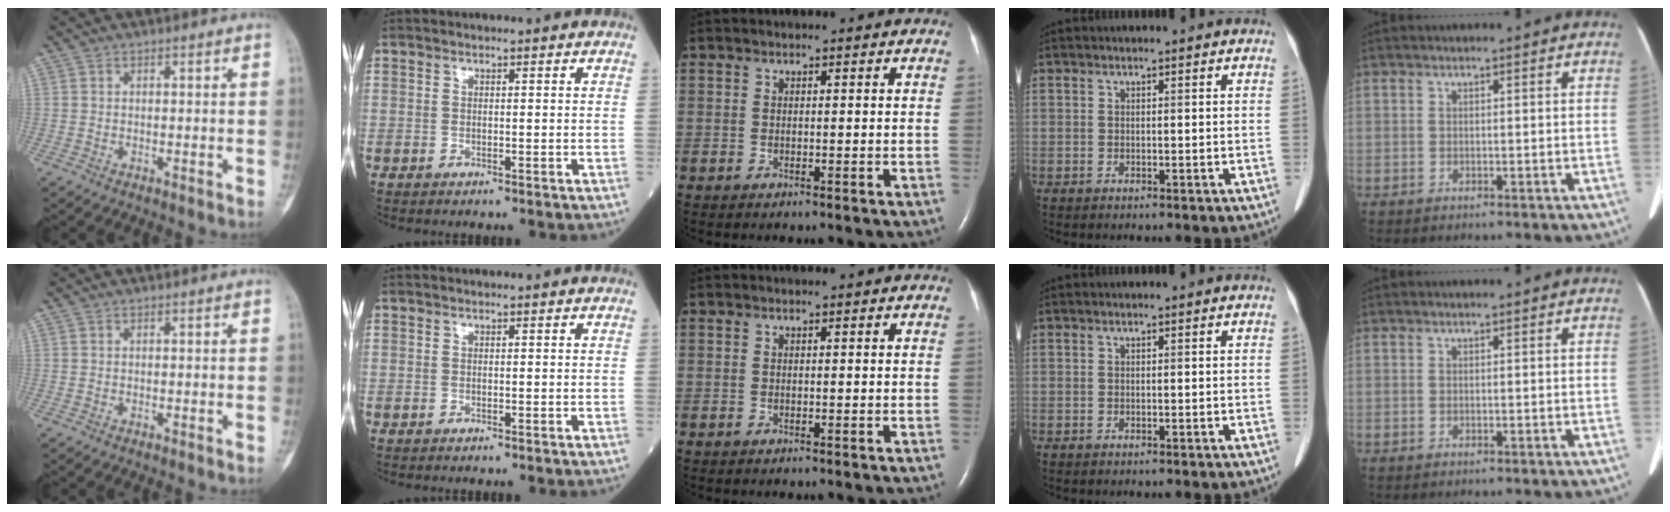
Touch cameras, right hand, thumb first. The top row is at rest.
{}